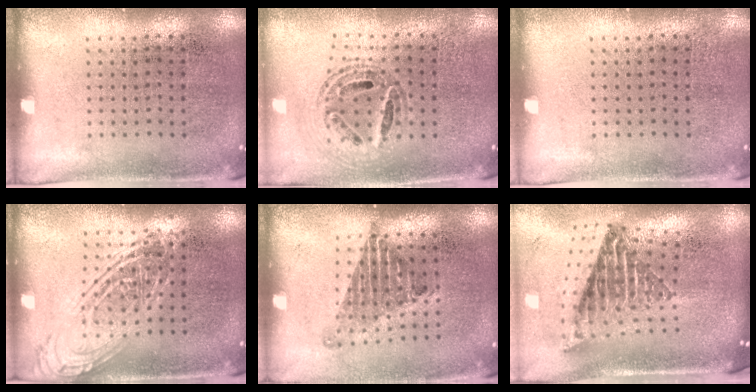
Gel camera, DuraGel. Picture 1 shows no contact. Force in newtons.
{"total": 0.8, "press": 0.8, "slide": 0.1}
{"total": 0.0}
{"total": 2.5, "press": 2.5, "slide": 0.3}
{"total": 1.3, "press": 1.0, "slide": 0.8}
{"total": 2.6, "press": 1.6, "slide": 2.0}